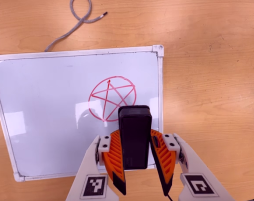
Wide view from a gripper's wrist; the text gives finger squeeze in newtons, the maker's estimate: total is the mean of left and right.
{"total": 6.7, "left": 5.4, "right": 8.0}